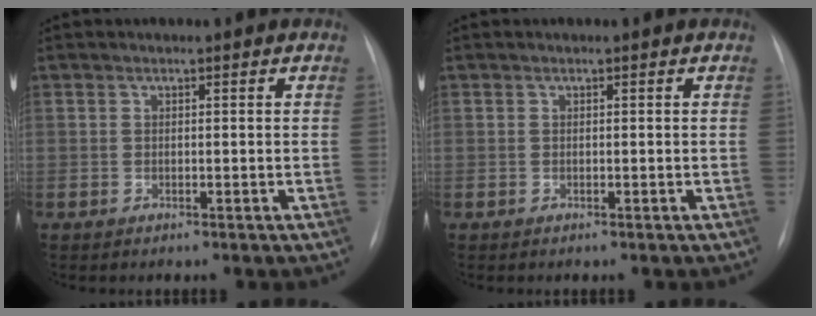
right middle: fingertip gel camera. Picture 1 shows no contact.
{"total": 0.0}